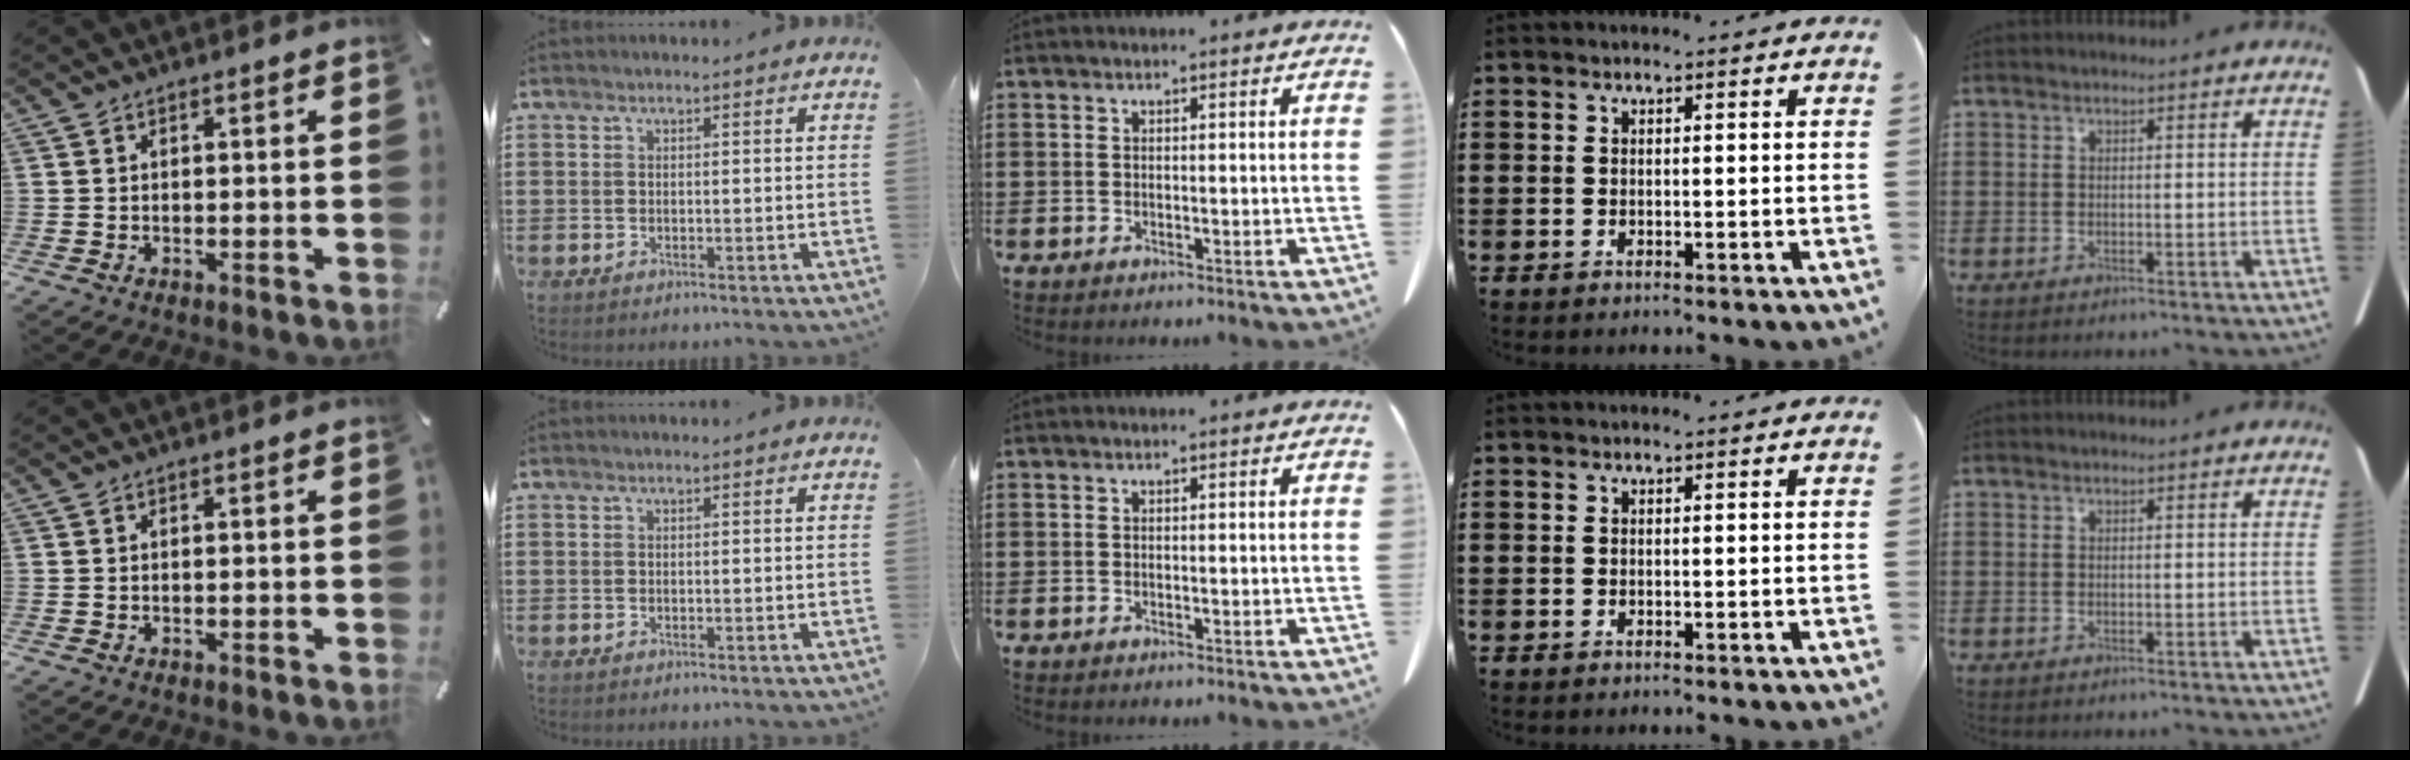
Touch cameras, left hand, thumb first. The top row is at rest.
{}